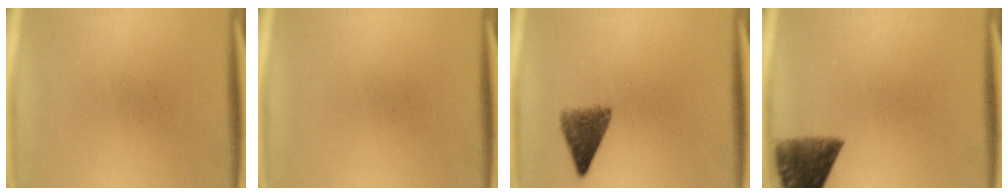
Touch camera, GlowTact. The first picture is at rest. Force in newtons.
{"total": 0.0}
{"total": 4.9}
{"total": 8.4}